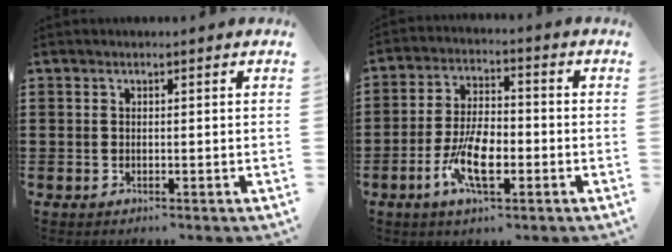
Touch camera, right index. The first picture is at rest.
{"total": 8.5, "force": [-3.0, 3.7, 7.1], "torque": [-0.152, -0.008, -0.056]}